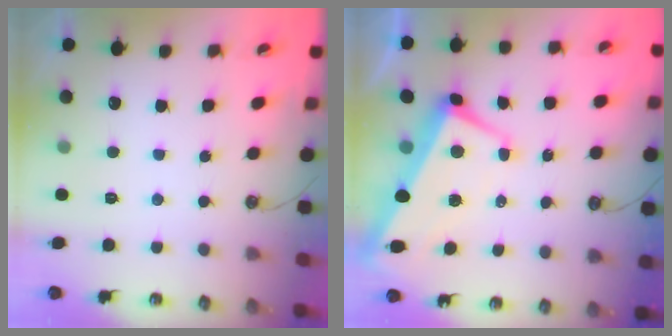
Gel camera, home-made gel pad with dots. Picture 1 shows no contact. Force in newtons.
{"total": 1.8, "press": 1.1, "slide": 1.3}